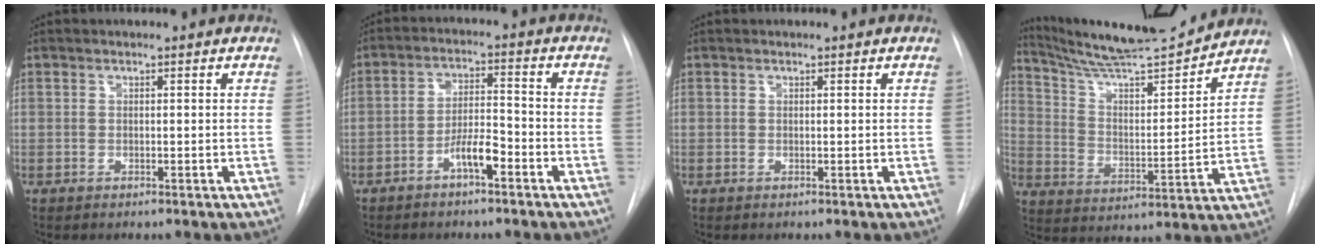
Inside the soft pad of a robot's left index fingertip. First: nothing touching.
{"total": 5.9, "force": [-4.7, 0.8, 3.5], "torque": [-0.069, 0.008, -0.079]}
{"total": 0.0}
{"total": 15.1, "force": [14.3, 0.1, 4.8], "torque": [-0.087, -0.021, 0.232]}